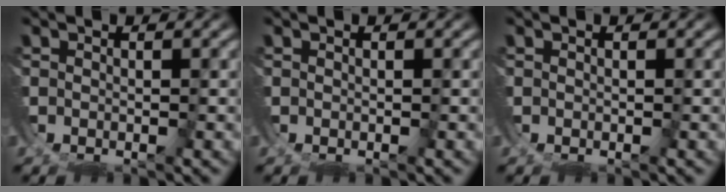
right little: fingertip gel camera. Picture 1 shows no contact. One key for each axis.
{"total": 0.0}
{"total": 0.0}